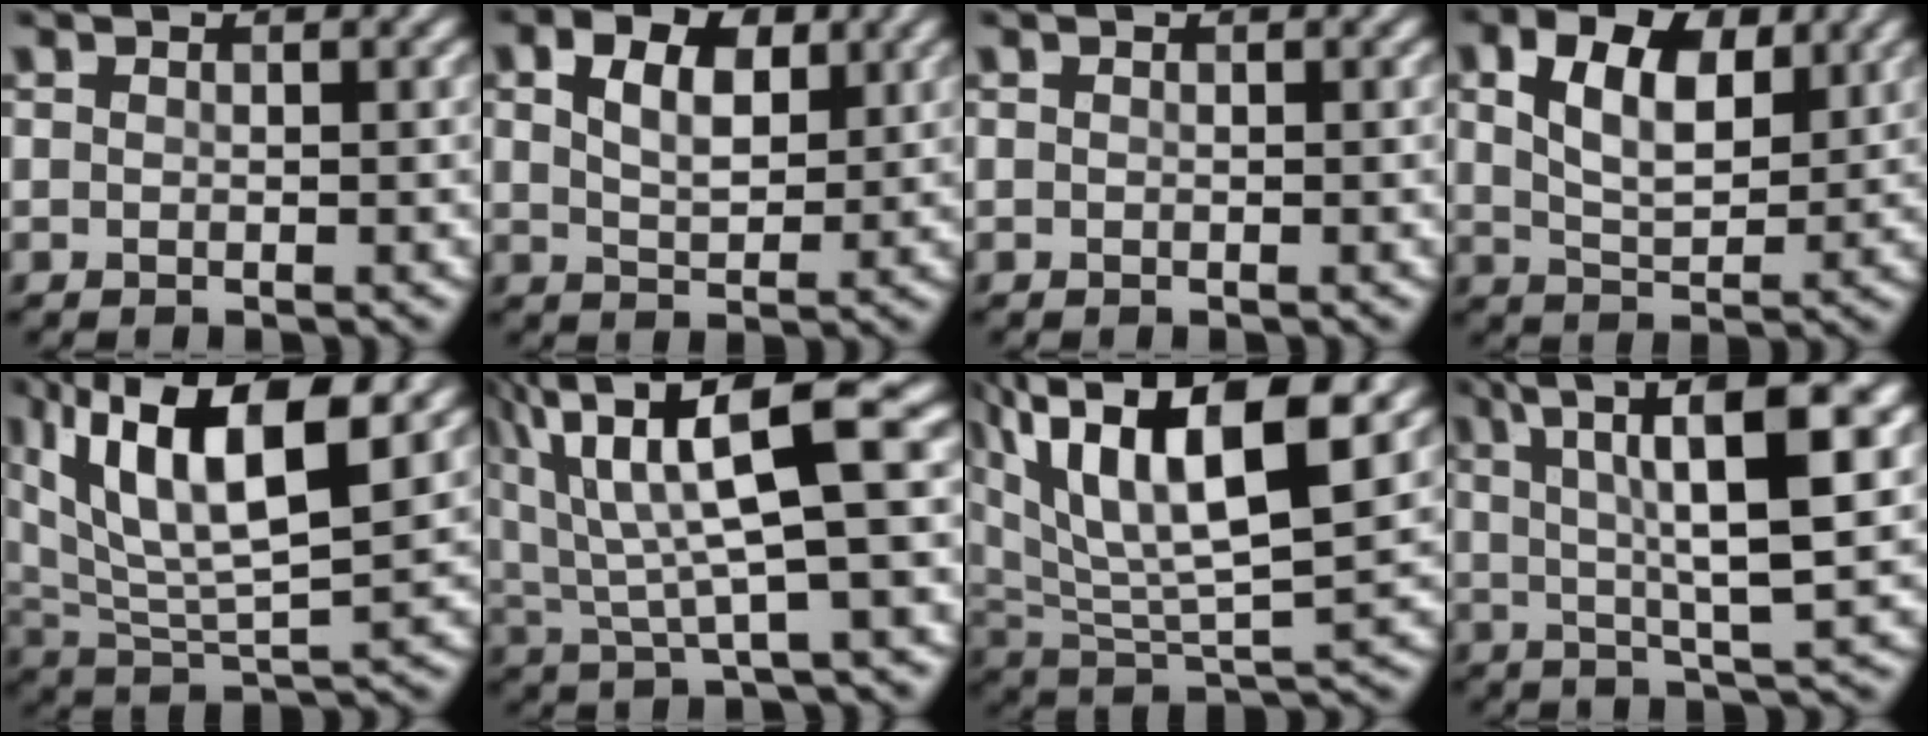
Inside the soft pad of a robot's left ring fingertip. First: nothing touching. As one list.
[{"total": 4.9, "force": [2.1, 2.8, 3.4], "torque": [-0.058, 0.003, 0.031]}, {"total": 0.0}, {"total": 6.3, "force": [2.5, 3.6, 4.6], "torque": [-0.089, 0.003, 0.042]}, {"total": 11.2, "force": [5.5, 3.4, 9.1], "torque": [-0.171, 0.008, 0.100]}, {"total": 11.1, "force": [4.5, 2.4, 9.9], "torque": [-0.185, 0.020, 0.085]}, {"total": 13.0, "force": [6.7, 4.0, 10.4], "torque": [-0.196, 0.019, 0.118]}, {"total": 10.9, "force": [4.1, 2.4, 9.8], "torque": [-0.150, 0.021, 0.063]}]